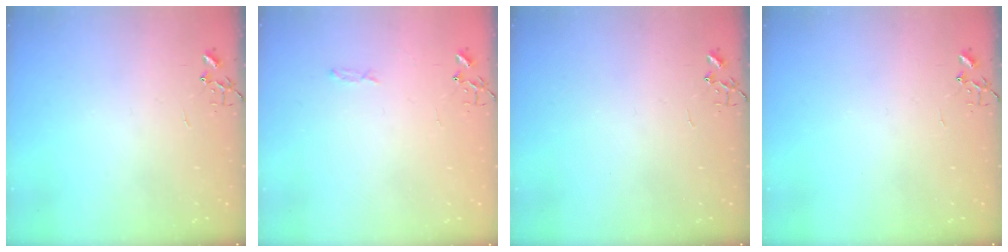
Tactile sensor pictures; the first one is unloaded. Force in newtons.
{"total": 3.3, "press": 3.3, "slide": 0.4}
{"total": 0.0}
{"total": 0.0}